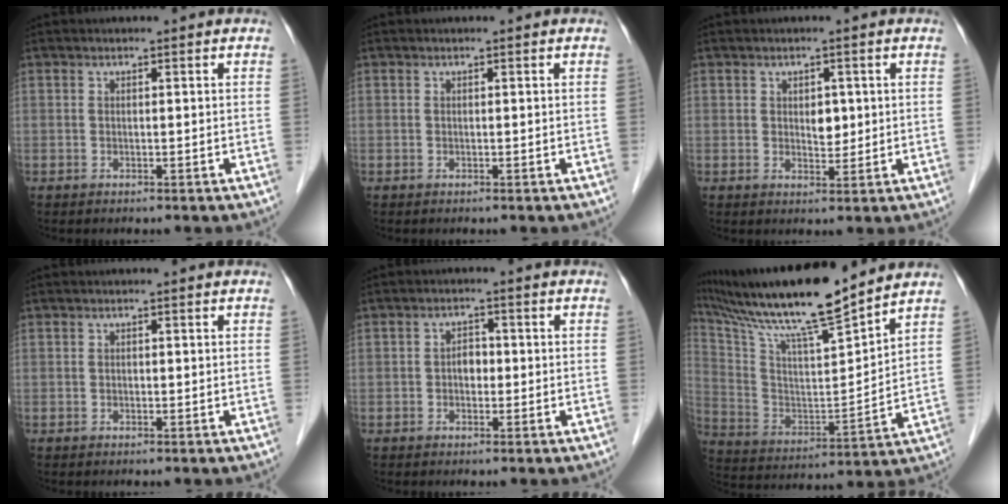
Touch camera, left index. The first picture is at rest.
{"total": 0.0}
{"total": 2.5, "force": [0.5, 1.5, 1.9], "torque": [-0.027, -0.004, 0.009]}
{"total": 0.0}
{"total": 2.2, "force": [-0.4, 1.5, 1.5], "torque": [-0.021, 0.007, -0.009]}
{"total": 19.1, "force": [16.2, 0.1, 10.1], "torque": [-0.187, 0.001, 0.282]}